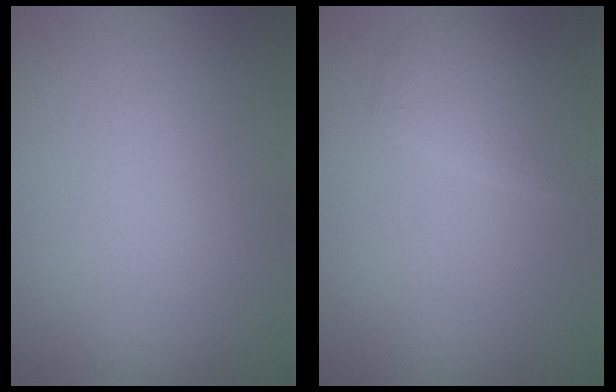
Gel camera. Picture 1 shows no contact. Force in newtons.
{"total": 2.6, "press": 2.6, "slide": 0.2}